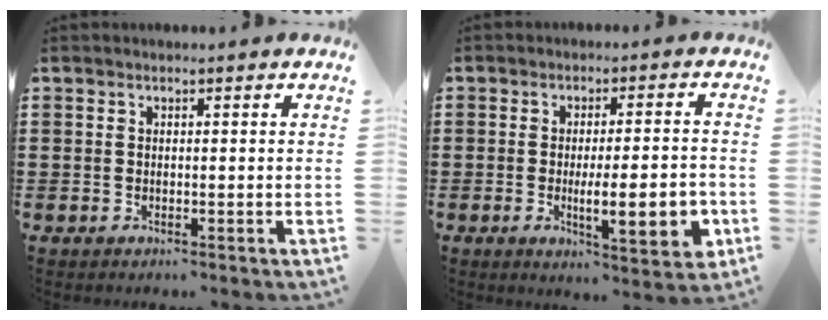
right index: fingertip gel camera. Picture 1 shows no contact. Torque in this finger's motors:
{"motor_torque": [1.69, -0.45, 0.32, 0.14]}